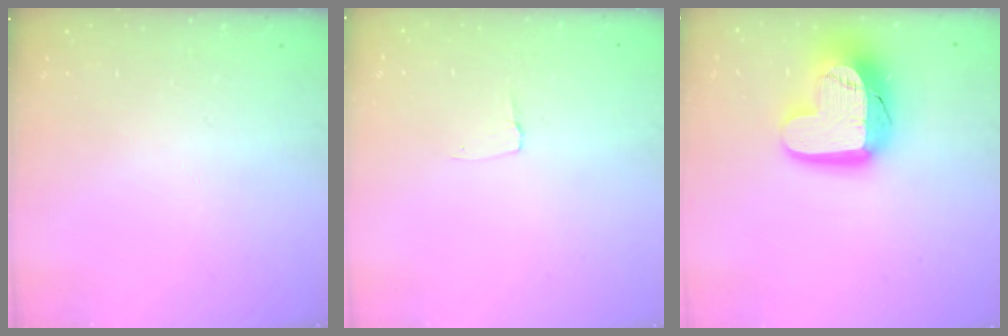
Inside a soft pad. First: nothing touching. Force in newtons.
{"total": 2.9, "press": 2.9, "slide": 0.3}
{"total": 18.9, "press": 18.8, "slide": 1.7}